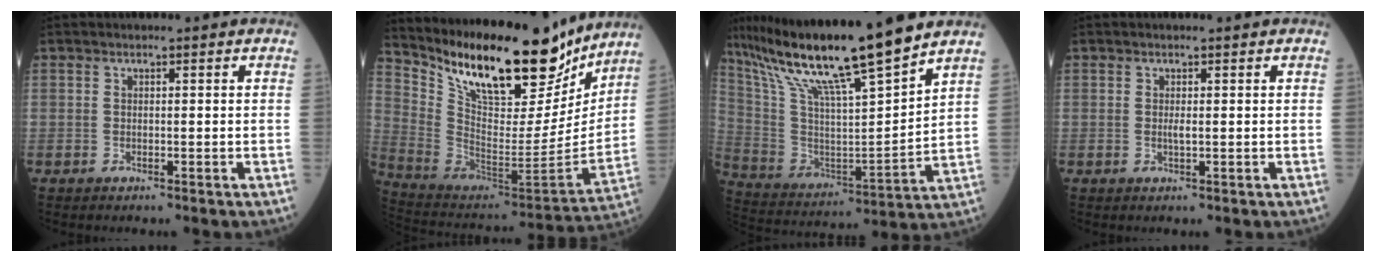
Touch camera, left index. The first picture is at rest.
{"total": 23.7, "force": [18.6, 6.9, 13.1], "torque": [-0.230, -0.031, 0.306]}
{"total": 20.0, "force": [15.6, 0.2, 12.6], "torque": [-0.234, 0.002, 0.283]}
{"total": 0.8, "force": [-0.2, 0.0, 0.8], "torque": [-0.020, -0.006, -0.003]}